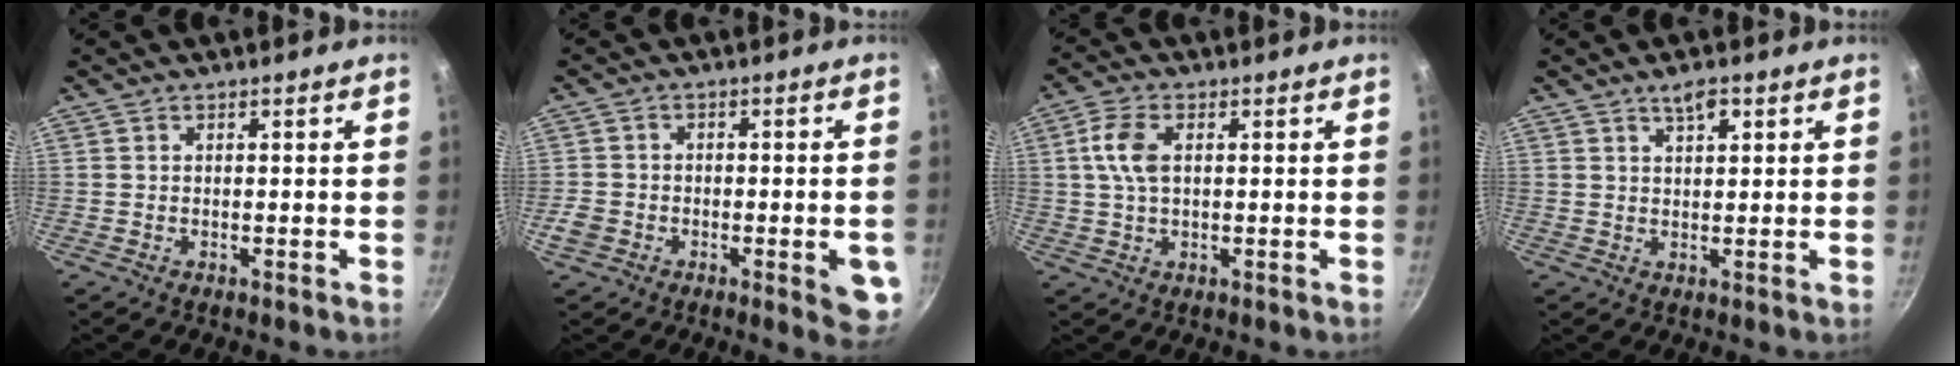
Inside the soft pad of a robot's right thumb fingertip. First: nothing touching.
{"total": 8.8, "force": [-3.2, 4.4, 6.9], "torque": [-0.078, 0.010, -0.047]}
{"total": 6.1, "force": [1.2, 3.5, 4.9], "torque": [-0.099, 0.008, 0.020]}
{"total": 3.5, "force": [1.9, 1.4, 2.5], "torque": [-0.034, -0.006, 0.031]}